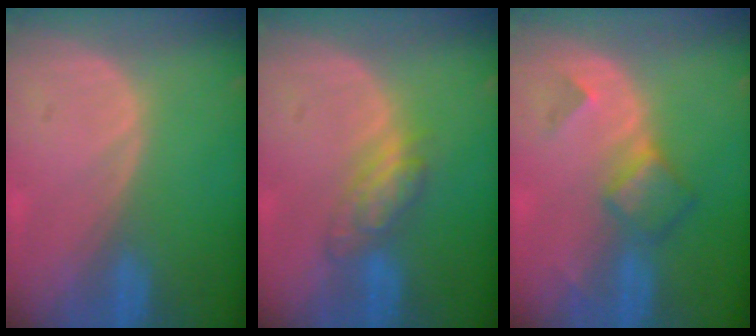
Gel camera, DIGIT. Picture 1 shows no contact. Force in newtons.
{"total": 5.2, "press": 4.7, "slide": 2.3}
{"total": 5.0, "press": 4.4, "slide": 2.4}